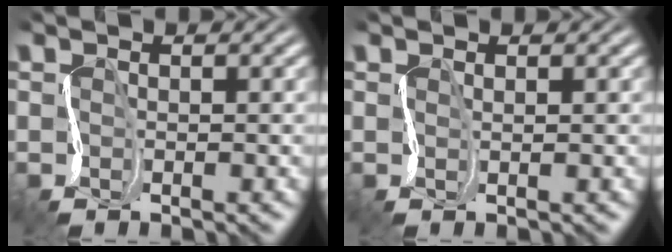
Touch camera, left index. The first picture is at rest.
{"total": 0.7, "force": [0.6, -0.2, -0.1], "torque": [-0.001, 0.006, 0.015]}